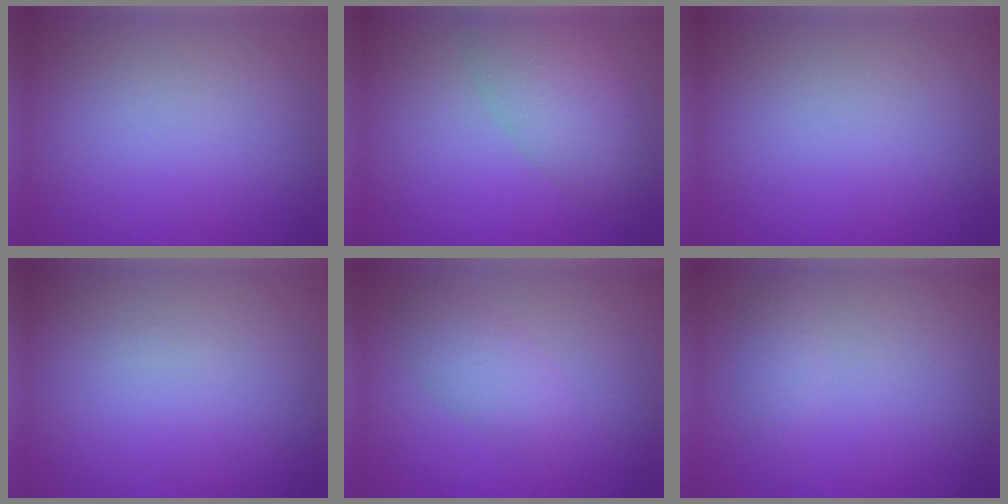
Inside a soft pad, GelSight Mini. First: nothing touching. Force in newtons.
{"total": 5.3, "press": 5.3, "slide": 0.3}
{"total": 0.0}
{"total": 0.0}
{"total": 2.5, "press": 2.5, "slide": 0.0}
{"total": 1.1, "press": 1.1, "slide": 0.0}